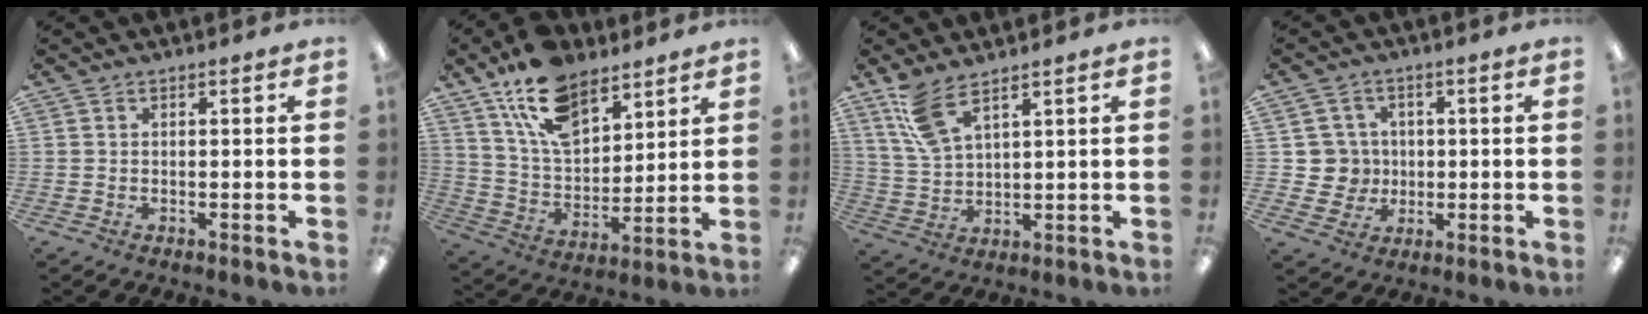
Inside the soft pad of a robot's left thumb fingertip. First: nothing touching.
{"total": 16.4, "force": [11.1, 8.5, 8.6], "torque": [-0.165, -0.043, 0.206]}
{"total": 8.2, "force": [6.0, 2.7, 4.8], "torque": [-0.111, -0.019, 0.113]}
{"total": 6.3, "force": [0.9, 6.3, 0.0], "torque": [-0.005, 0.001, 0.022]}